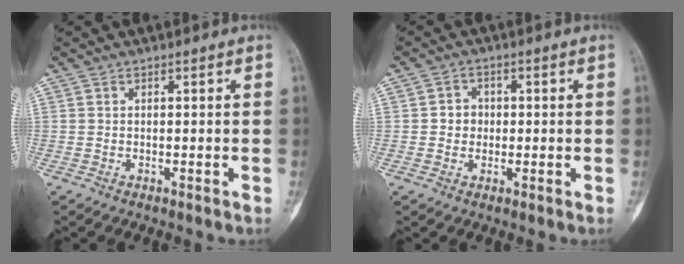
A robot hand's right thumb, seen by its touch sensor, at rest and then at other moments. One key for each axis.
{"total": 3.1, "fx": -0.1, "fy": 2.8, "fz": 1.1, "tx": 0.004, "ty": 0.008, "tz": -0.006}